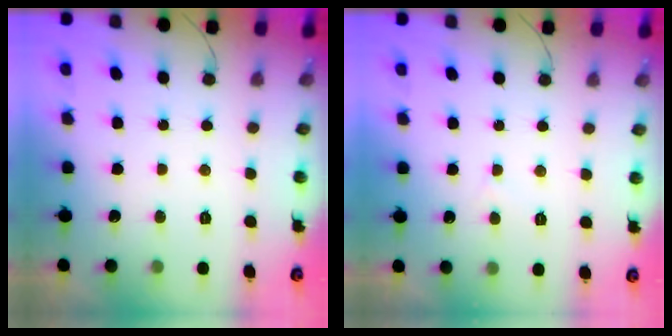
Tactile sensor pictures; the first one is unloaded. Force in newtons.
{"total": 2.2, "press": 2.2, "slide": 0.3}